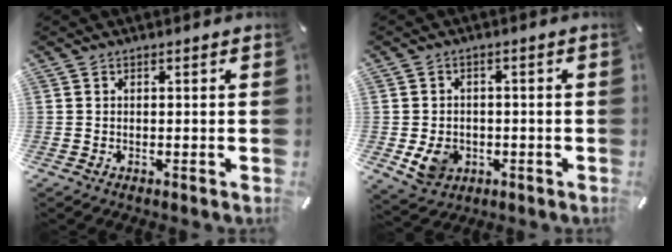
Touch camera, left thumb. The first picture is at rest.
{"total": 6.8, "force": [-1.5, 5.8, 3.1], "torque": [-0.064, 0.004, -0.028]}